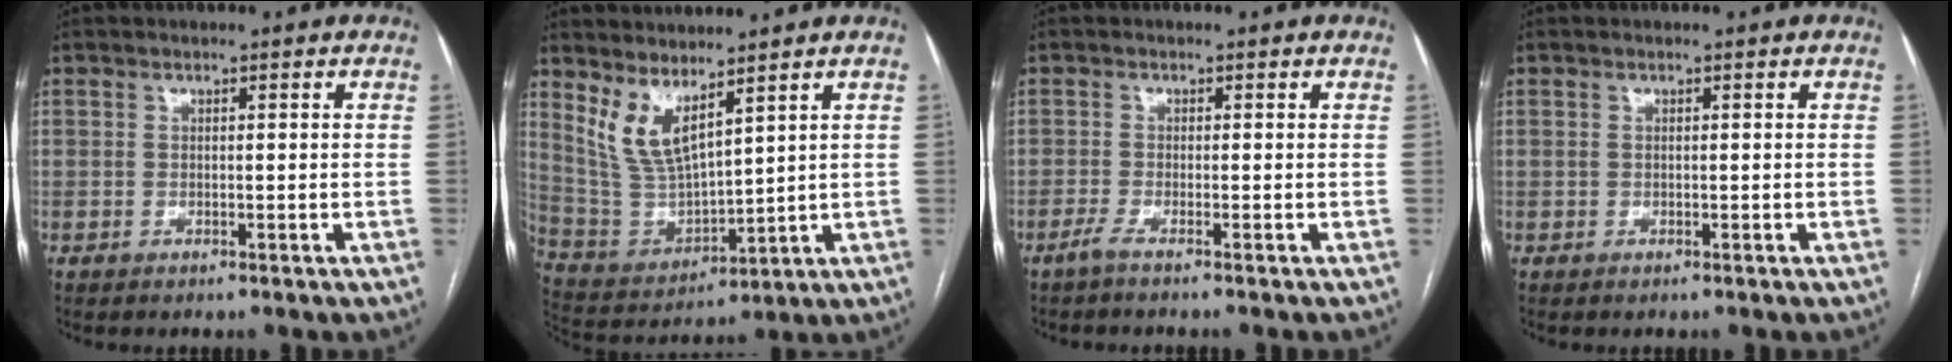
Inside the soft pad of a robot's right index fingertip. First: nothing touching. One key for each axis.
{"total": 8.5, "fx": 5.8, "fy": 2.2, "fz": 5.8, "tx": -0.127, "ty": -0.014, "tz": 0.141}
{"total": 1.8, "fx": -1.3, "fy": -0.5, "fz": 1.0, "tx": -0.020, "ty": 0.000, "tz": -0.028}
{"total": 0.0}